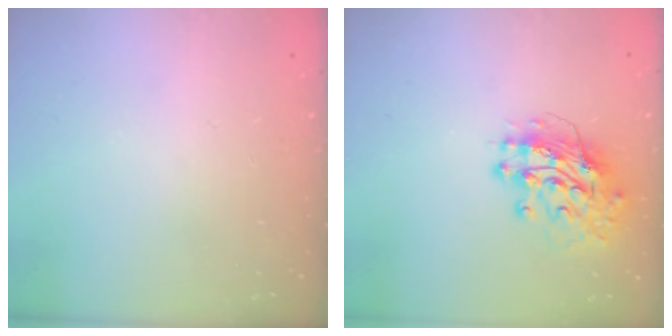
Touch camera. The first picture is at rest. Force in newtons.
{"total": 12.8, "press": 12.7, "slide": 1.1}